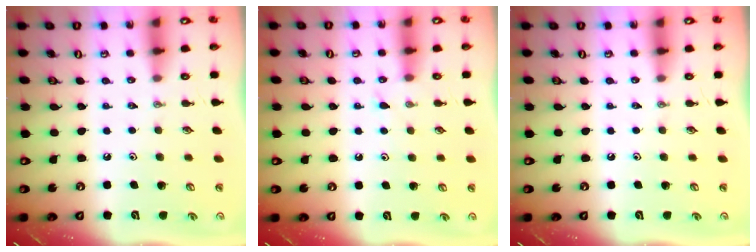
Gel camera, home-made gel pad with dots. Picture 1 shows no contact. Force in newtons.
{"total": 4.6, "press": 4.6, "slide": 0.5}
{"total": 0.0}